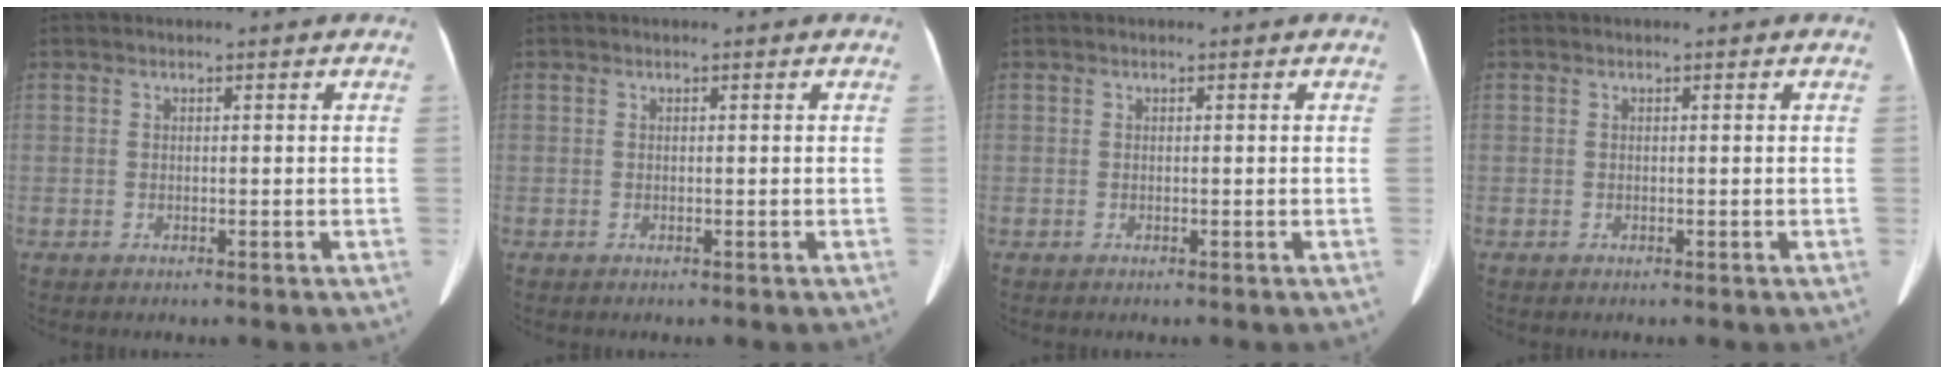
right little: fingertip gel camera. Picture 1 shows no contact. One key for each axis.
{"total": 0.0}
{"total": 0.0}
{"total": 0.0}